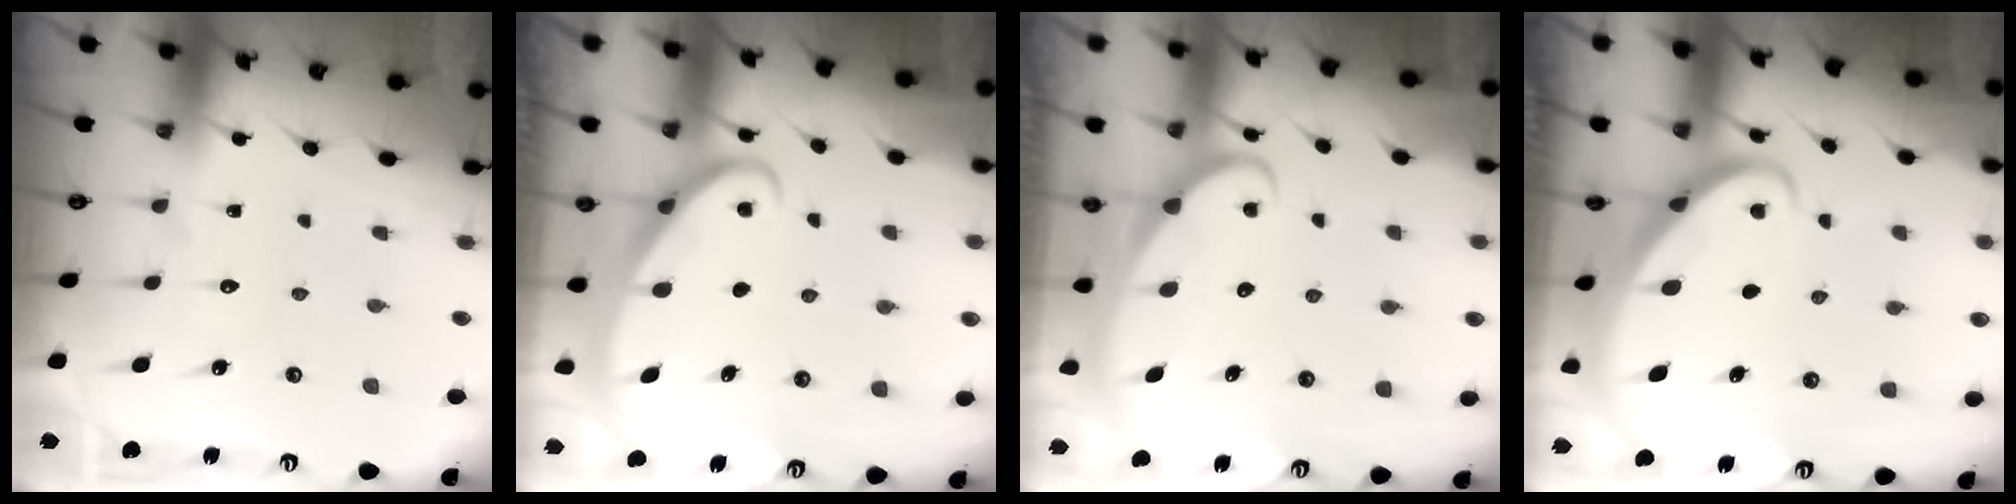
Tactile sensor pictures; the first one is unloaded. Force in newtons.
{"total": 2.8, "press": 2.8, "slide": 0.3}
{"total": 2.5, "press": 2.4, "slide": 0.4}
{"total": 2.6, "press": 2.6, "slide": 0.3}